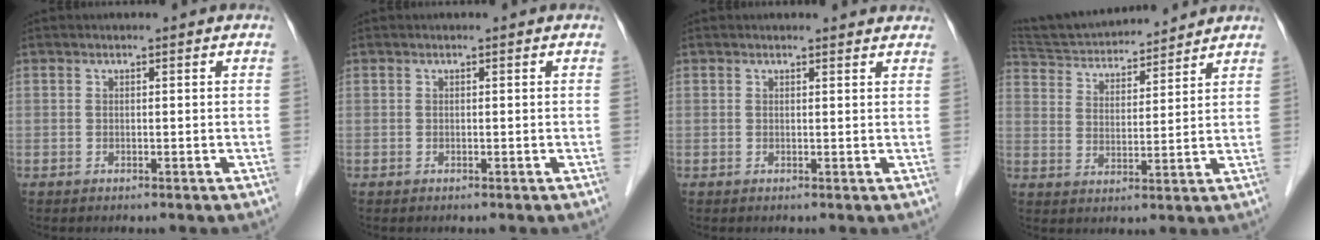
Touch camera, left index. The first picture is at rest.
{"total": 0.0}
{"total": 3.2, "force": [3.1, 0.7, 0.4], "torque": [-0.004, 0.000, 0.023]}
{"total": 14.9, "force": [14.0, 2.6, 4.5], "torque": [-0.082, 0.029, 0.236]}